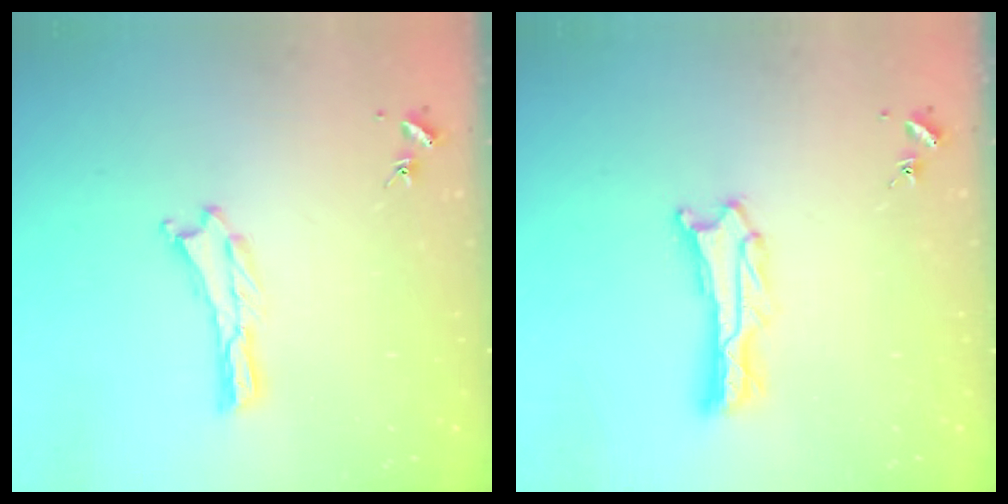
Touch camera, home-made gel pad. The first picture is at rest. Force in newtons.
{"total": 1.2, "press": 1.2, "slide": 0.1}